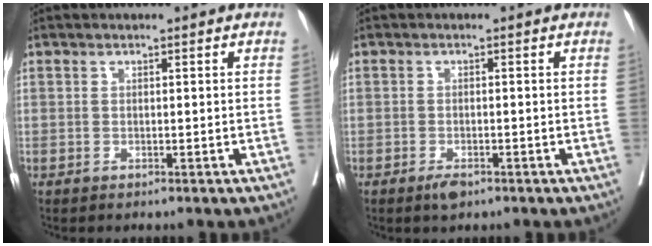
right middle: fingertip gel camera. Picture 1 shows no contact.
{"total": 1.9, "force": [-1.2, 0.7, 1.3], "torque": [-0.022, -0.001, -0.018]}